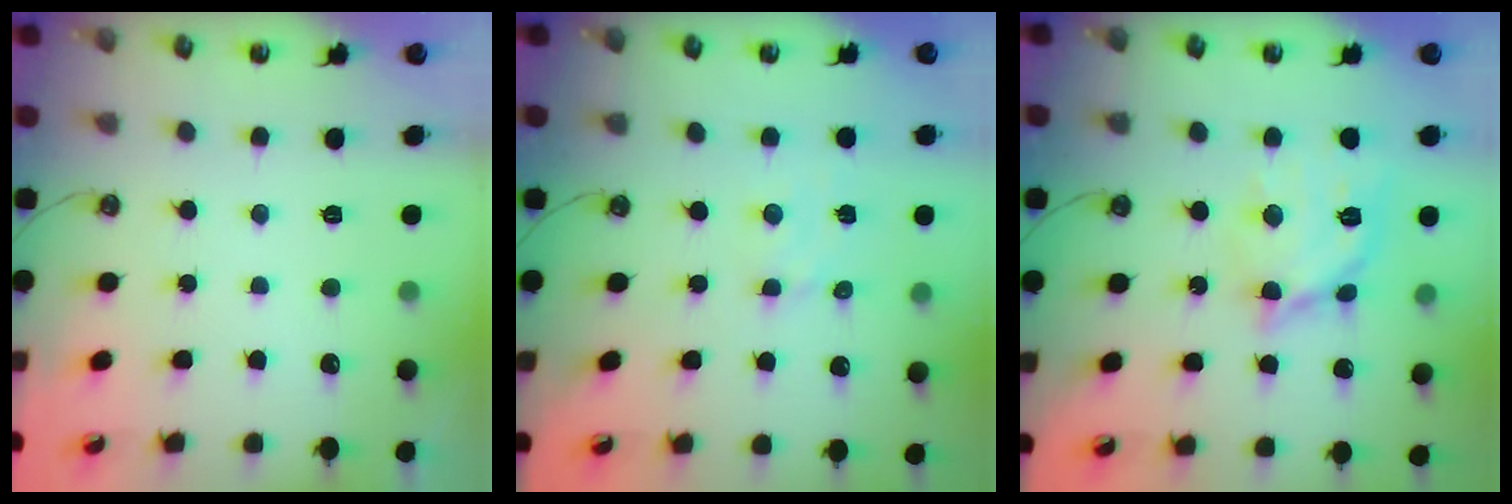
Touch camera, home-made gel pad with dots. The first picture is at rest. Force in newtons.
{"total": 2.2, "press": 2.2, "slide": 0.3}
{"total": 14.7, "press": 14.6, "slide": 1.2}